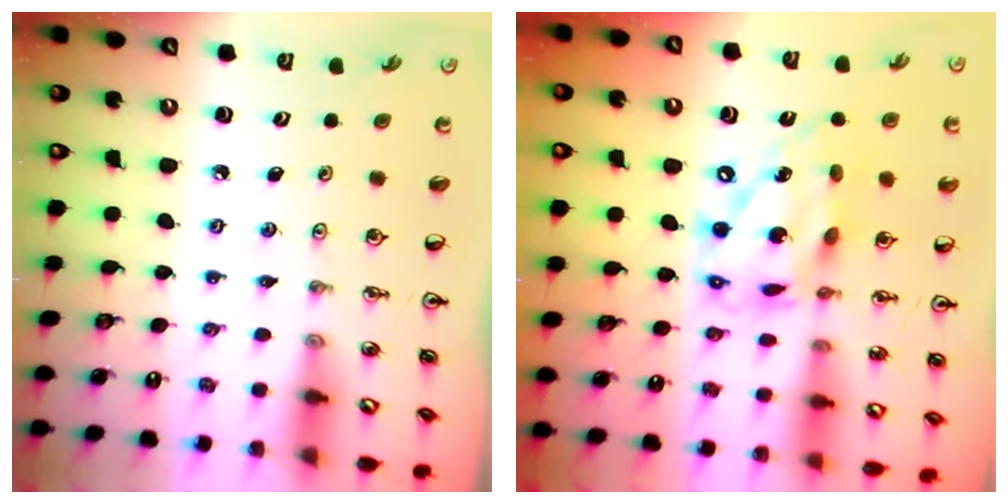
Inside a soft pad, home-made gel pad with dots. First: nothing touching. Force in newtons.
{"total": 18.4, "press": 18.3, "slide": 1.6}